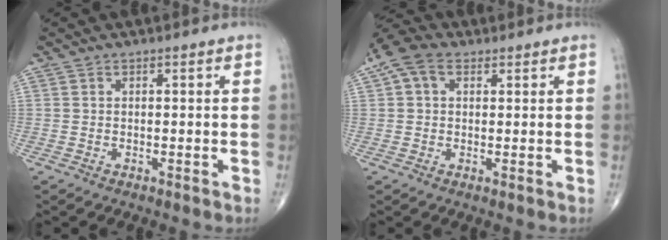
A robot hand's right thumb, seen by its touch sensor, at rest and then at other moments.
{"total": 6.7, "force": [2.6, 4.5, 4.3], "torque": [-0.086, 0.022, 0.042]}